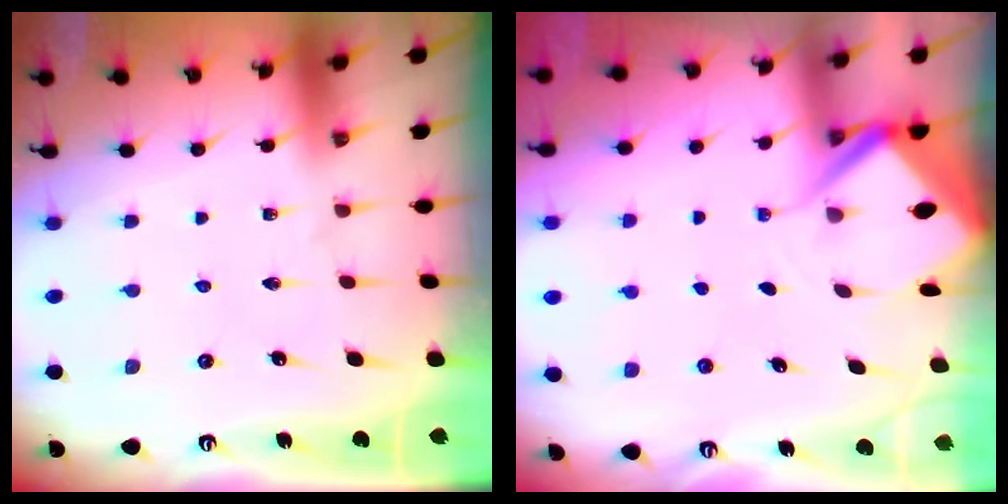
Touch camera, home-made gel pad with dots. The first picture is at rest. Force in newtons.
{"total": 5.1, "press": 5.0, "slide": 0.5}